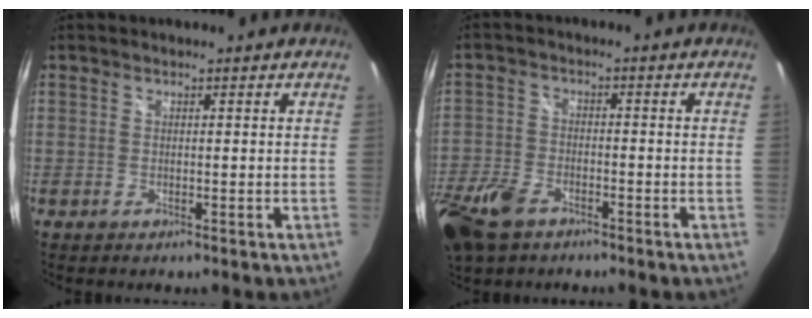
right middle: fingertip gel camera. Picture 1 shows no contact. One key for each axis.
{"total": 12.2, "fx": -7.5, "fy": 7.0, "fz": 6.6, "tx": -0.182, "ty": -0.019, "tz": -0.148}